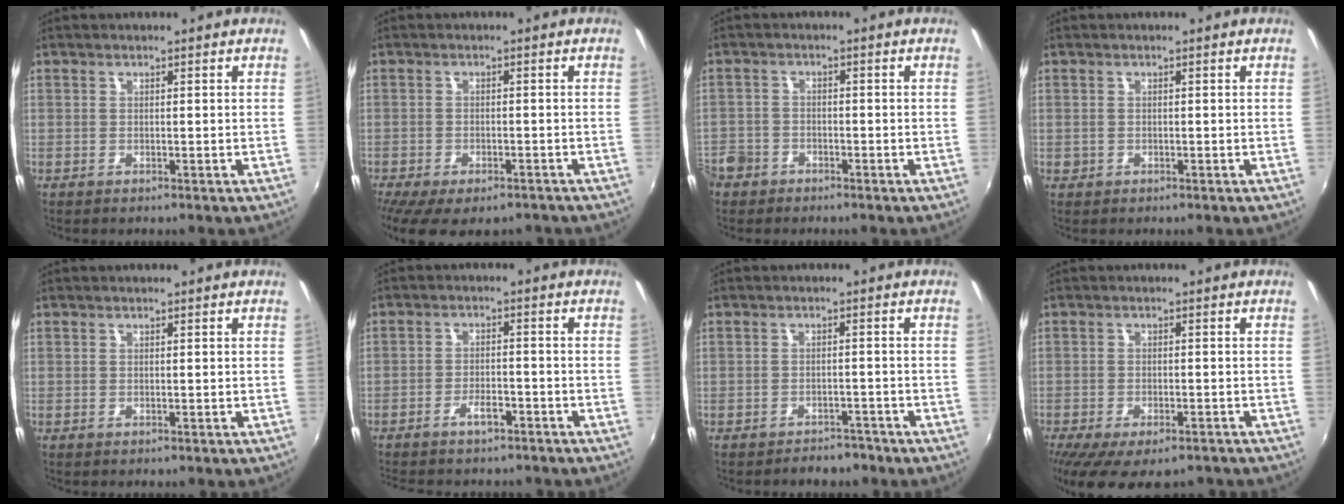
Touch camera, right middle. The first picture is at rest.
{"total": 10.7, "force": [-7.9, 4.0, 6.0], "torque": [-0.130, -0.041, -0.117]}
{"total": 7.1, "force": [-4.3, 5.4, 1.6], "torque": [-0.056, 0.013, -0.079]}
{"total": 0.9, "force": [-0.3, 0.8, 0.1], "torque": [-0.002, -0.004, -0.005]}
{"total": 0.0}
{"total": 5.0, "force": [-4.0, 1.7, 2.4], "torque": [-0.059, 0.006, -0.063]}
{"total": 4.7, "force": [-4.1, 2.1, 1.0], "torque": [-0.027, 0.002, -0.051]}
{"total": 11.8, "force": [-8.4, 4.4, 6.9], "torque": [-0.147, -0.044, -0.125]}